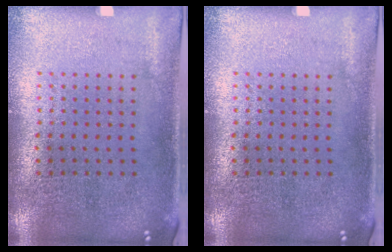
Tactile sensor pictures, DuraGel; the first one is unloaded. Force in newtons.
{"total": 0.0}